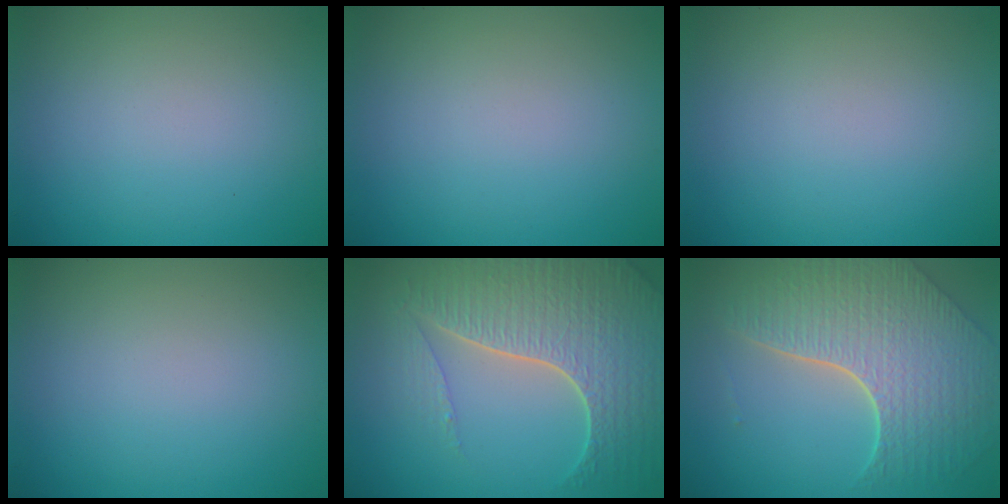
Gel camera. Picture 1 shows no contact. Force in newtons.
{"total": 0.0}
{"total": 0.0}
{"total": 0.0}
{"total": 7.6, "press": 5.6, "slide": 5.1}
{"total": 8.2, "press": 5.9, "slide": 5.7}